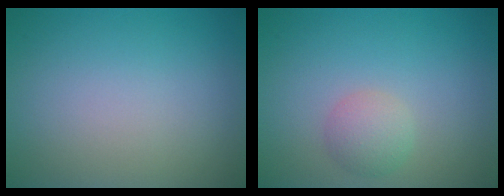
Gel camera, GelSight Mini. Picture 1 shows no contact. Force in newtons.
{"total": 2.1, "press": 2.1, "slide": 0.1}